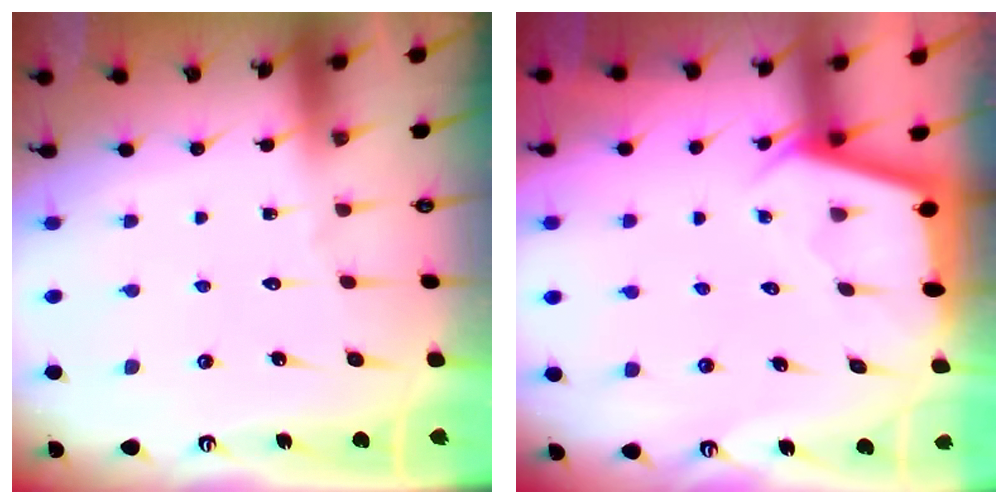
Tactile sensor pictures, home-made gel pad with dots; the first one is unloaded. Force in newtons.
{"total": 2.7, "press": 2.7, "slide": 0.2}